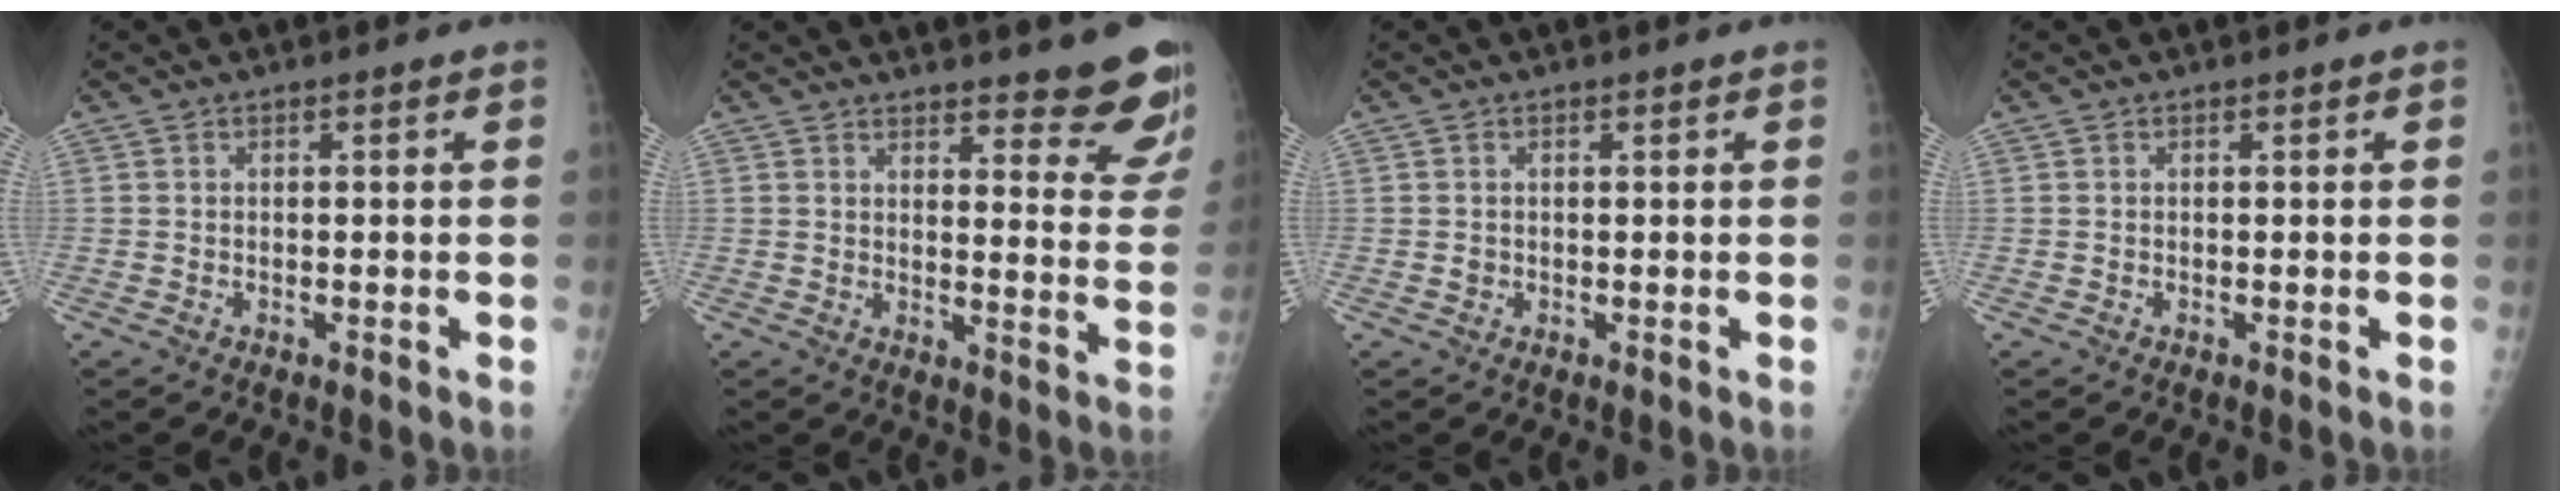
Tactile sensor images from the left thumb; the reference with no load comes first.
{"total": 14.3, "force": [12.4, 2.9, 6.7], "torque": [-0.044, -0.100, 0.134]}
{"total": 0.8, "force": [0.1, 0.8, 0.2], "torque": [0.001, 0.001, 0.002]}
{"total": 0.0}